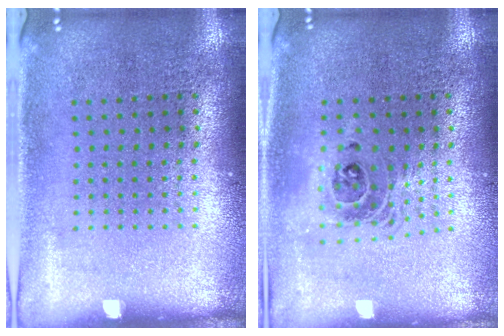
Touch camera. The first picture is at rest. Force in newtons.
{"total": 1.4, "press": 1.2, "slide": 0.8}